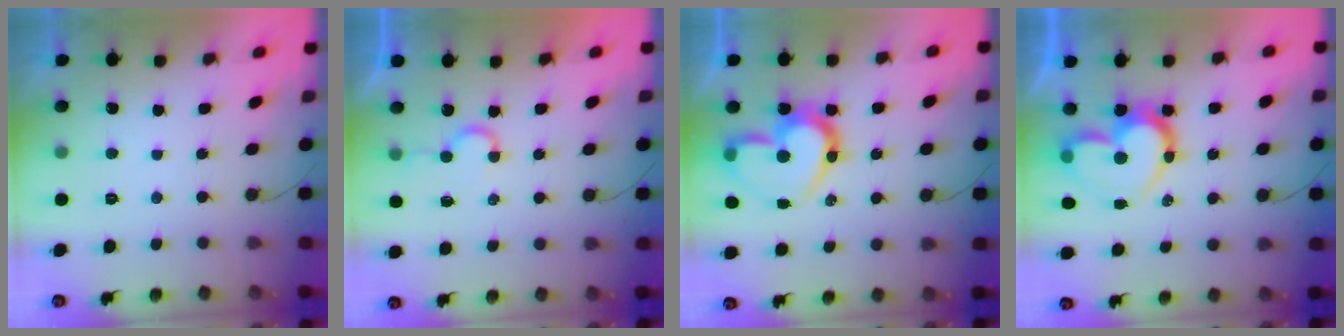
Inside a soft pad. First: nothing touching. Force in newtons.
{"total": 3.6, "press": 3.5, "slide": 0.3}
{"total": 18.5, "press": 18.4, "slide": 1.6}
{"total": 16.5, "press": 16.5, "slide": 1.5}